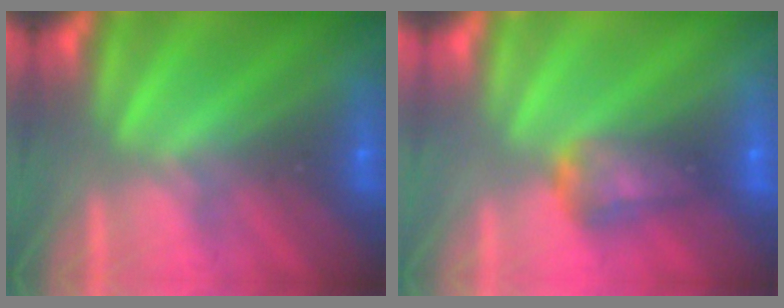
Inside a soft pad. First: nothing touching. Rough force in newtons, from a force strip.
{"total": 4.4}